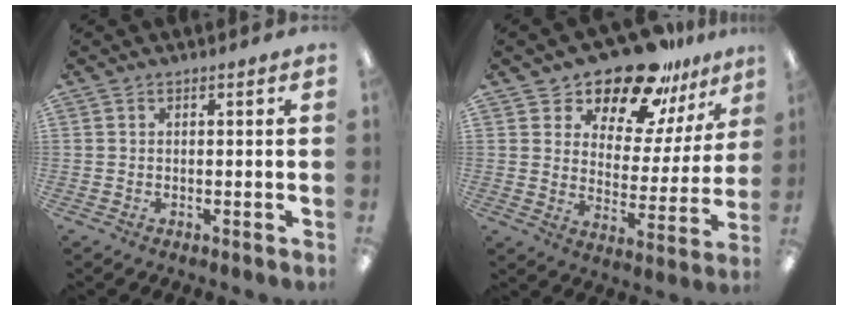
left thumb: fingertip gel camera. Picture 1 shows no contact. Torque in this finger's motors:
{"motor_torque": [0.45, 0.61, 0.02, -0.11, -0.01]}